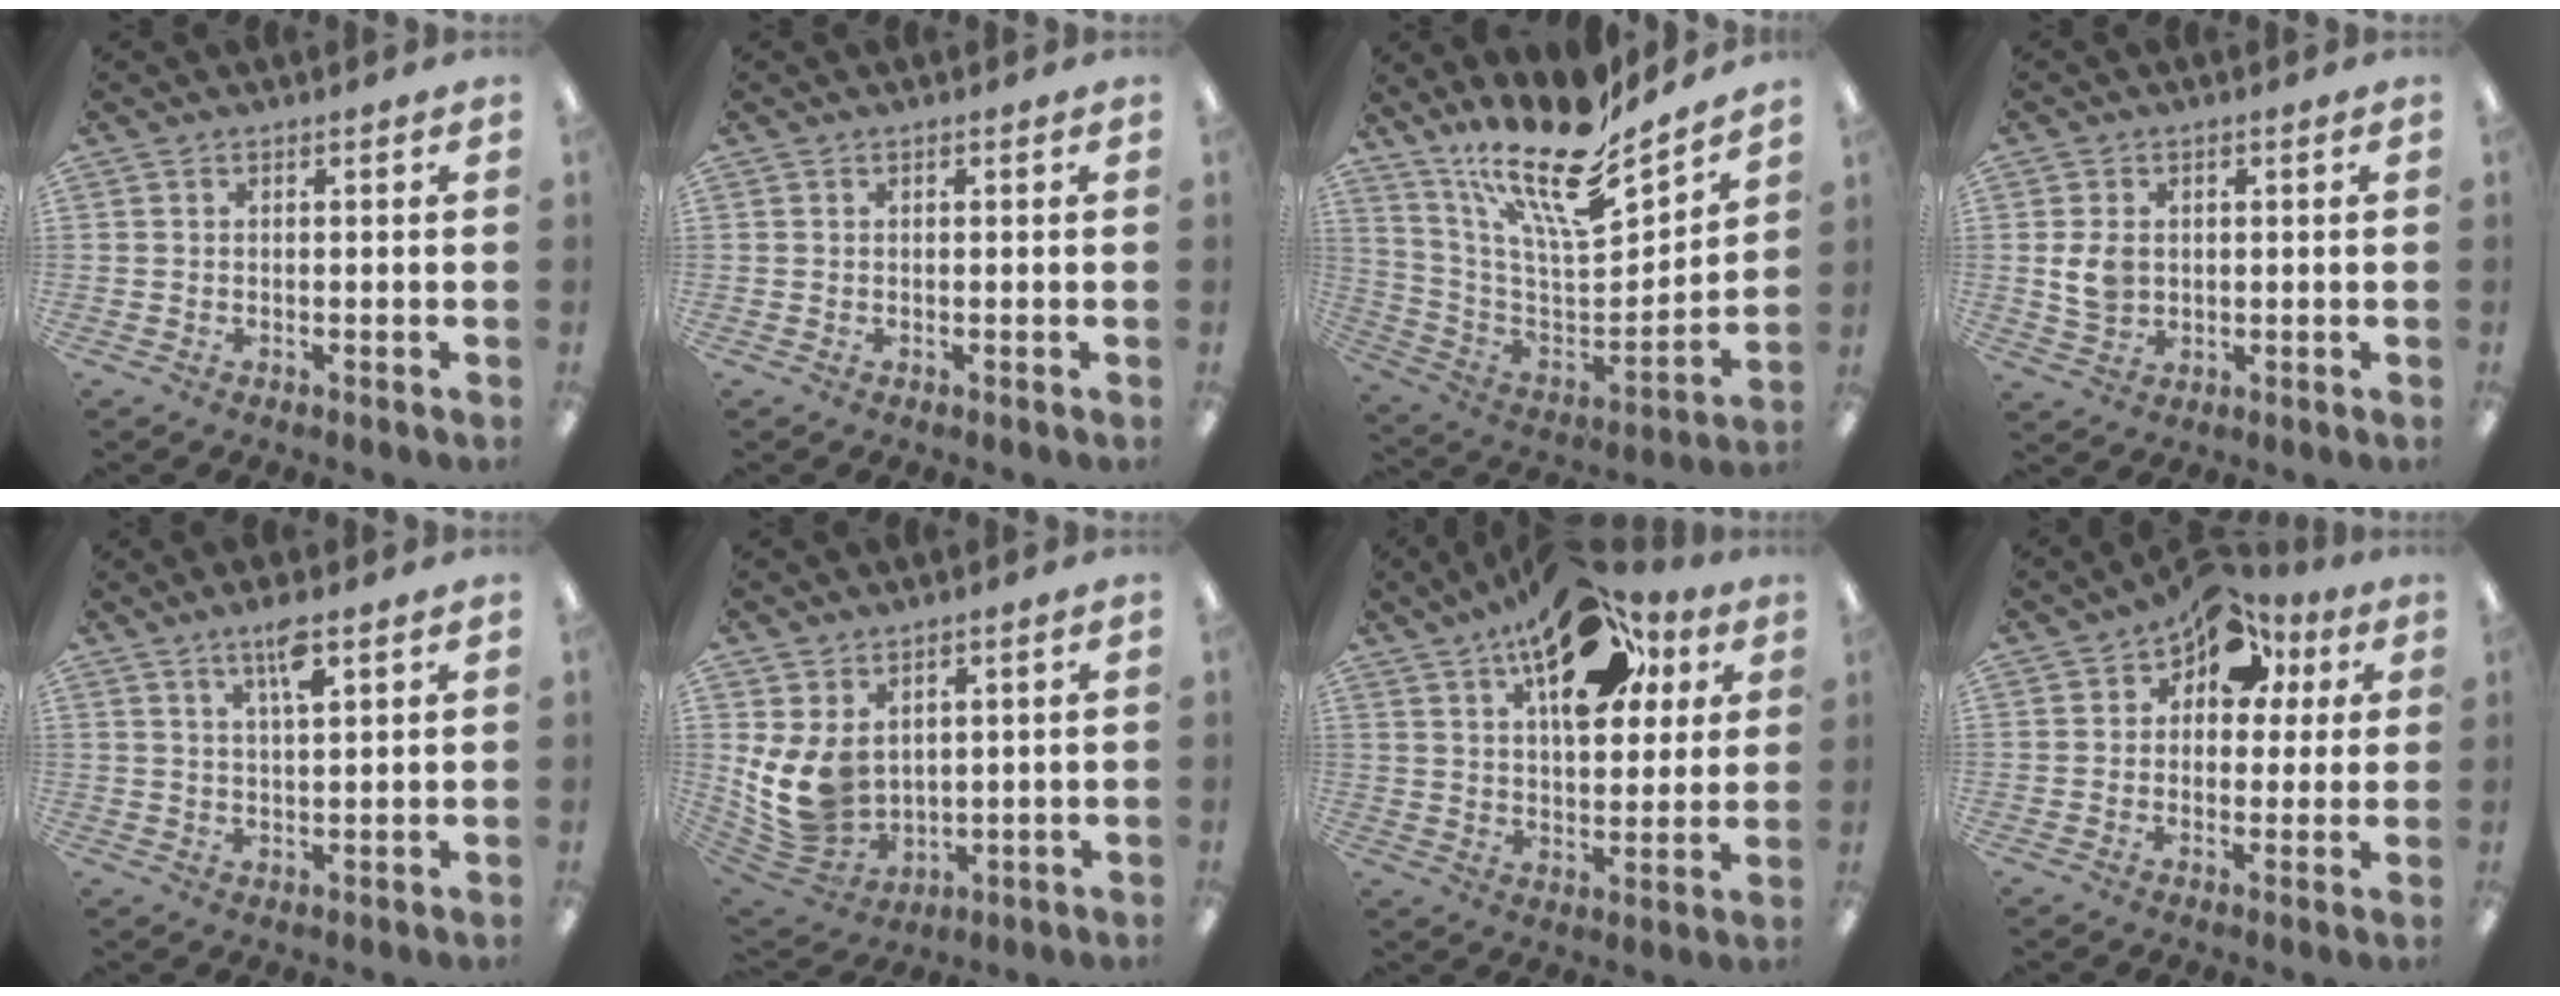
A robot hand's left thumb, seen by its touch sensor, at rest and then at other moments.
{"total": 0.0}
{"total": 21.0, "force": [16.3, 5.5, 12.1], "torque": [-0.217, -0.120, 0.278]}
{"total": 5.6, "force": [0.6, 4.3, 3.6], "torque": [-0.075, 0.000, 0.009]}
{"total": 5.7, "force": [3.9, 0.9, 4.1], "torque": [-0.075, -0.011, 0.063]}
{"total": 11.2, "force": [3.1, 8.3, 6.8], "torque": [-0.163, -0.030, 0.064]}
{"total": 21.3, "force": [11.9, 11.0, 14.0], "torque": [-0.196, -0.051, 0.196]}
{"total": 11.2, "force": [6.6, 7.2, 5.5], "torque": [-0.078, -0.033, 0.118]}